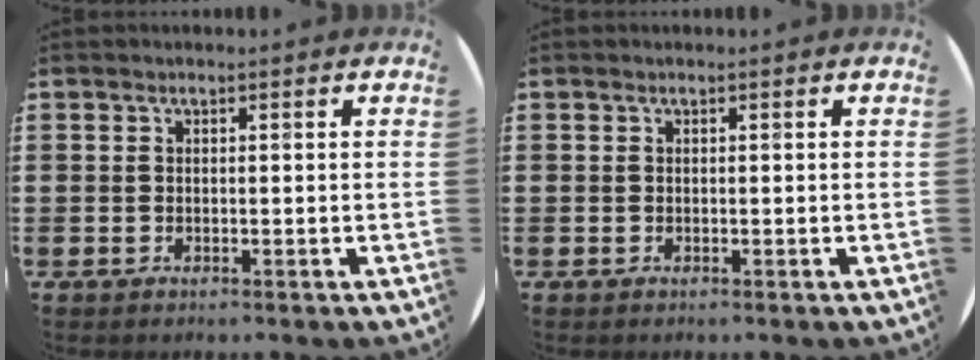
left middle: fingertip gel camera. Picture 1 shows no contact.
{"total": 0.0}